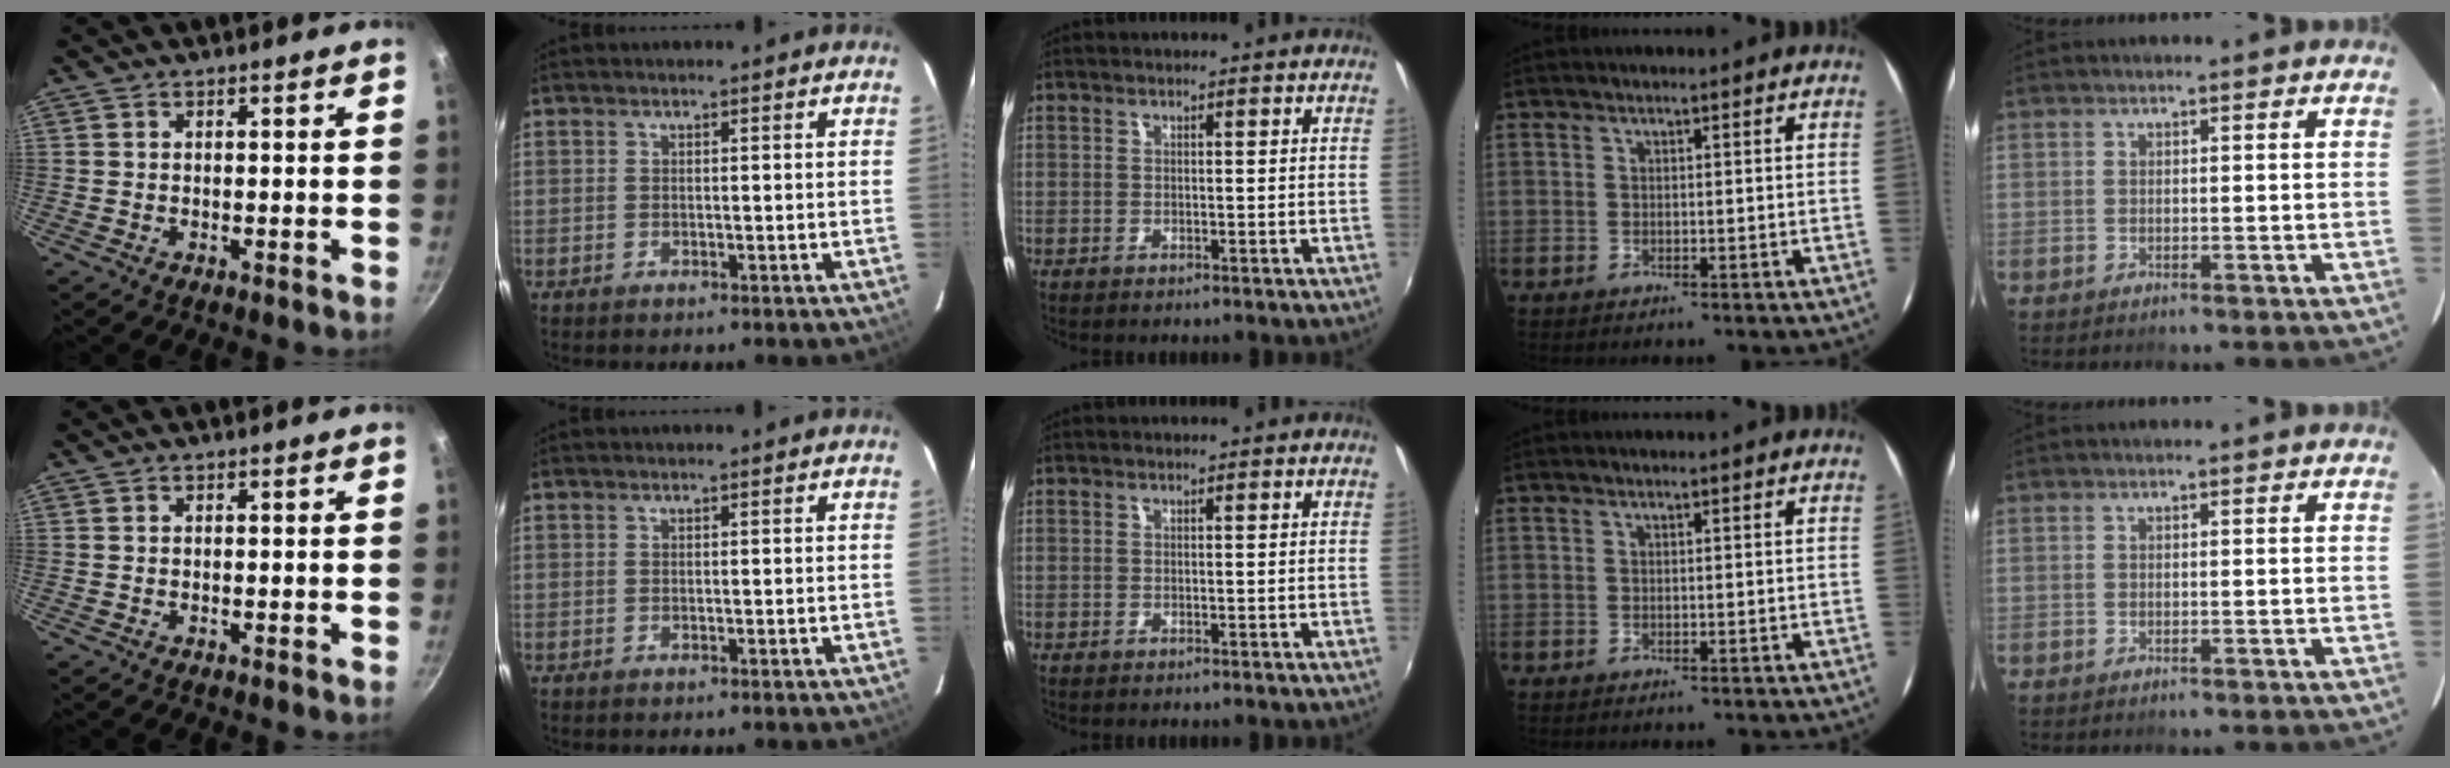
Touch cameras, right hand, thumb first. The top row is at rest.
{}